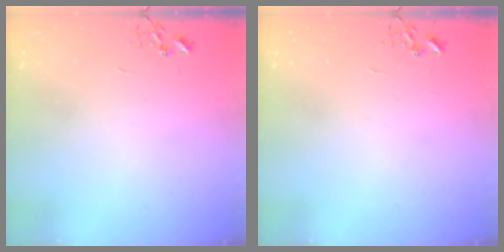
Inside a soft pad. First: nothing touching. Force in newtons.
{"total": 0.0}